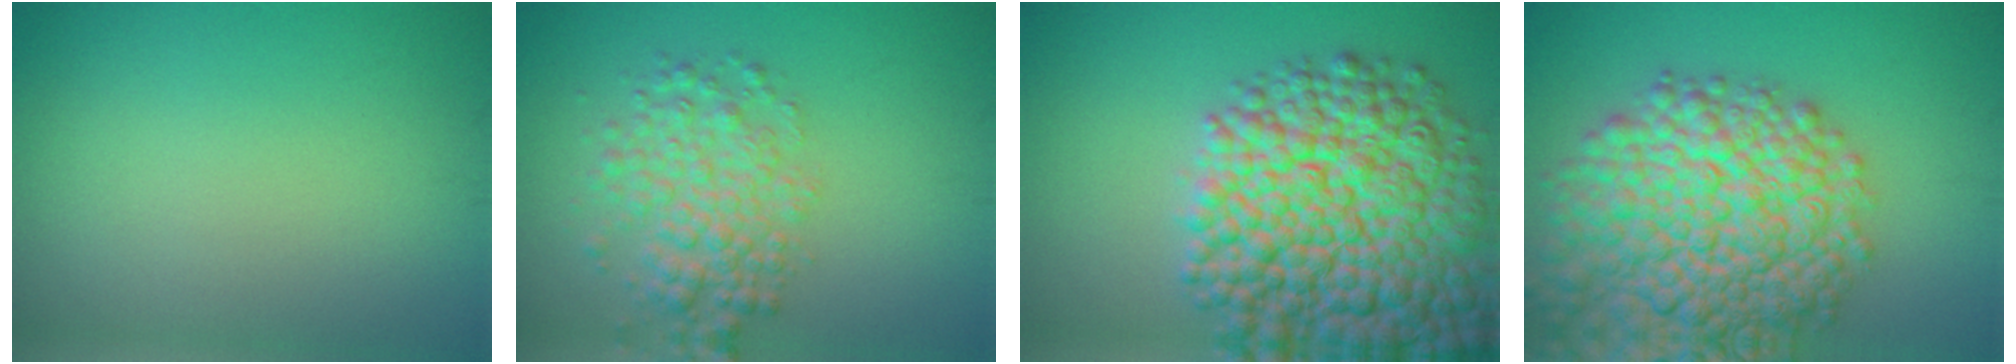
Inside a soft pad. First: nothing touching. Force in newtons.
{"total": 4.3, "press": 4.3, "slide": 0.1}
{"total": 14.5, "press": 14.5, "slide": 0.6}
{"total": 13.5, "press": 13.5, "slide": 0.6}